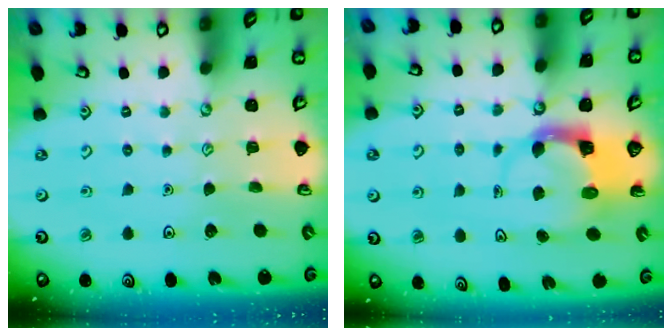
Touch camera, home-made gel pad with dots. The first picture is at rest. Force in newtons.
{"total": 3.7, "press": 3.6, "slide": 0.5}